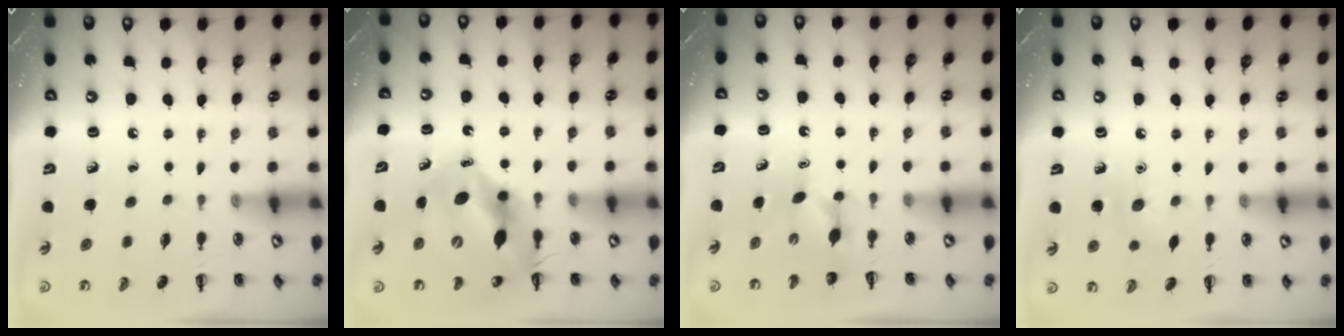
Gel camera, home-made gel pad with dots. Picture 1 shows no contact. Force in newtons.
{"total": 12.9, "press": 12.4, "slide": 3.4}
{"total": 3.8, "press": 3.6, "slide": 1.0}
{"total": 7.0, "press": 6.7, "slide": 1.8}